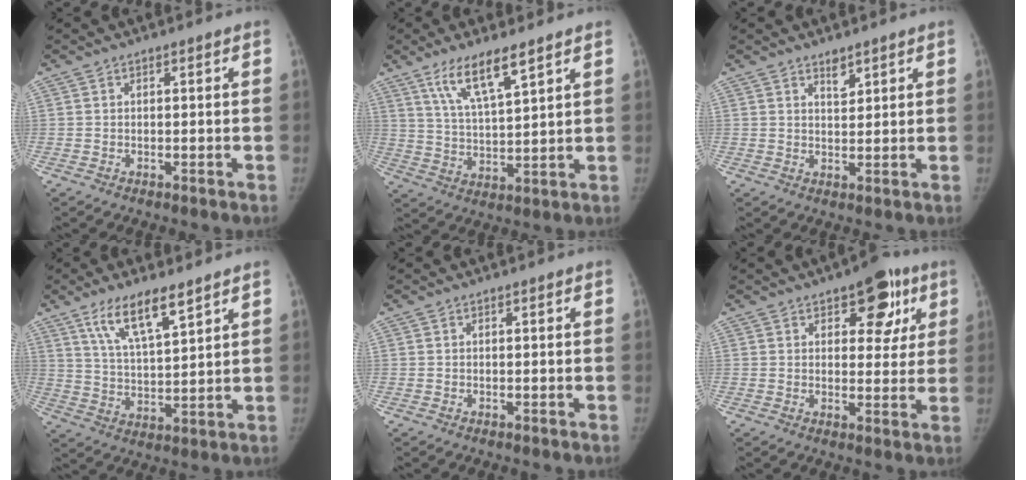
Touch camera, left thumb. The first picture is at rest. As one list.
[{"total": 9.5, "force": [6.1, 2.0, 7.0], "torque": [-0.124, -0.031, 0.123]}, {"total": 2.4, "force": [1.8, 1.1, 1.2], "torque": [-0.011, -0.015, 0.033]}, {"total": 10.5, "force": [6.8, 2.8, 7.5], "torque": [-0.124, -0.034, 0.133]}, {"total": 0.0}, {"total": 10.1, "force": [4.9, 5.6, 6.9], "torque": [-0.041, -0.012, 0.057]}]